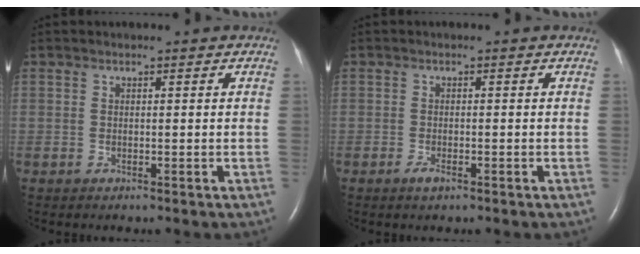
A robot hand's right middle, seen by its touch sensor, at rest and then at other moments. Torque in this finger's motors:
{"motor_torque": [0.25, -0.06, 0.03, 0.01]}